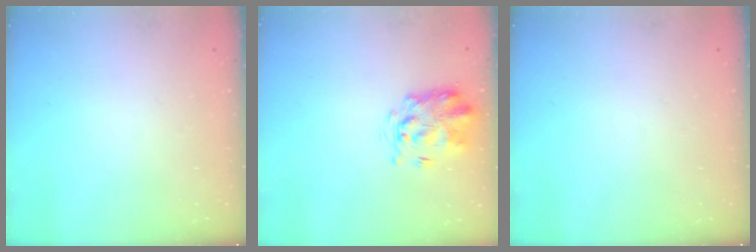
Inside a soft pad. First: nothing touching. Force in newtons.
{"total": 3.1, "press": 2.9, "slide": 1.0}
{"total": 0.0}